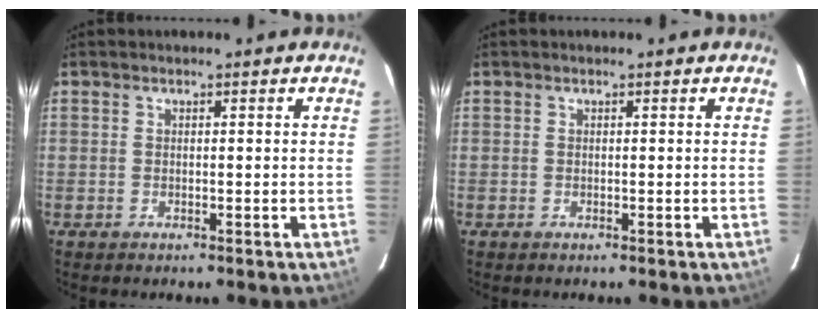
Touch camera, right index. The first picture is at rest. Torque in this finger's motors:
{"motor_torque": [0.00, 0.00, 0.01, 0.00]}